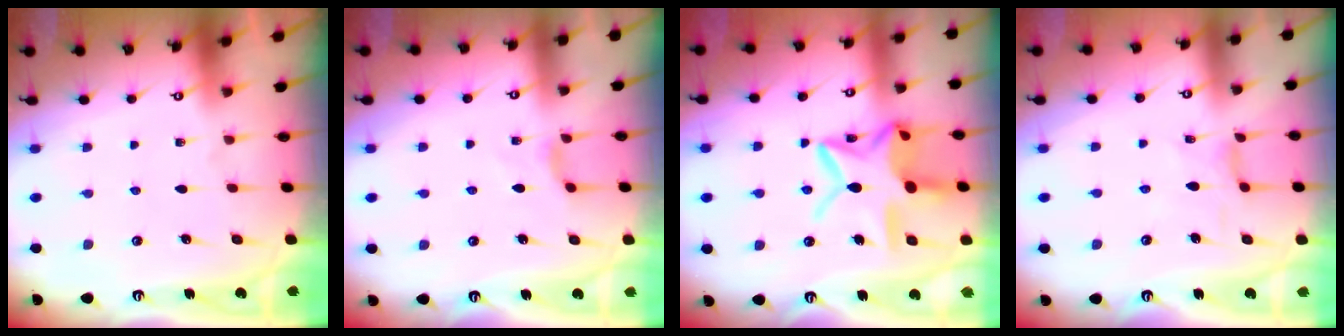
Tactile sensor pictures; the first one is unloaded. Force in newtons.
{"total": 2.7, "press": 2.6, "slide": 0.6}
{"total": 17.5, "press": 17.4, "slide": 1.2}
{"total": 4.2, "press": 4.2, "slide": 0.2}